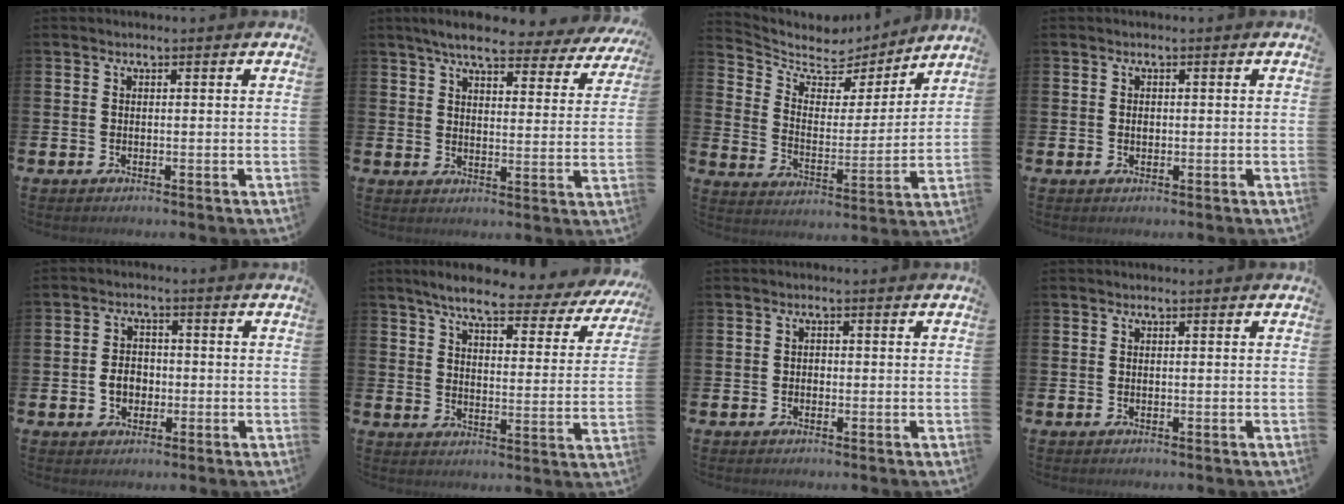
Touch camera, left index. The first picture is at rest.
{"total": 6.5, "force": [5.9, 0.9, 2.6], "torque": [-0.063, -0.031, 0.100]}
{"total": 6.5, "force": [5.7, 3.0, 0.9], "torque": [-0.054, -0.047, 0.095]}
{"total": 0.7, "force": [0.1, 0.6, 0.4], "torque": [0.000, 0.000, -0.002]}
{"total": 3.4, "force": [-0.8, 2.7, 1.9], "torque": [-0.023, 0.000, -0.022]}
{"total": 7.0, "force": [6.0, 1.1, 3.5], "torque": [-0.089, -0.036, 0.097]}
{"total": 1.0, "force": [-0.5, 0.8, 0.2], "torque": [-0.004, 0.002, -0.011]}
{"total": 0.0}